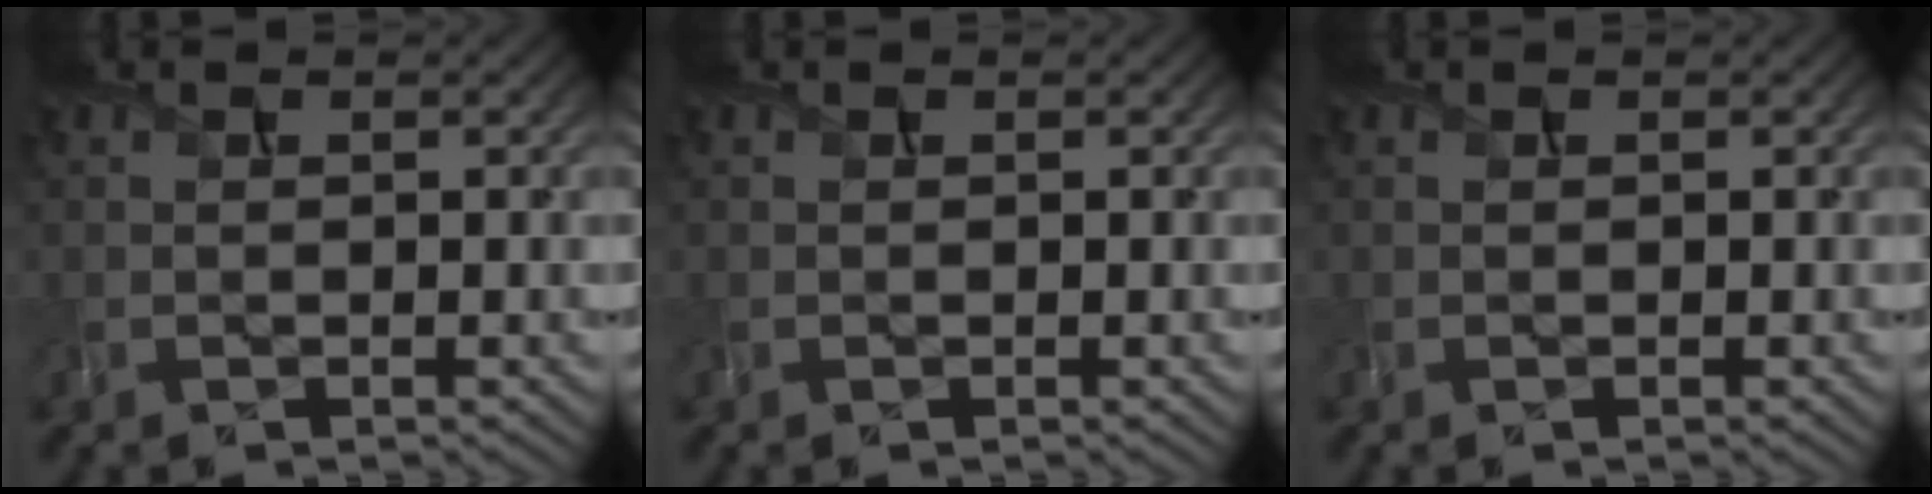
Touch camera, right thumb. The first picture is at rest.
{"total": 0.0}
{"total": 0.0}